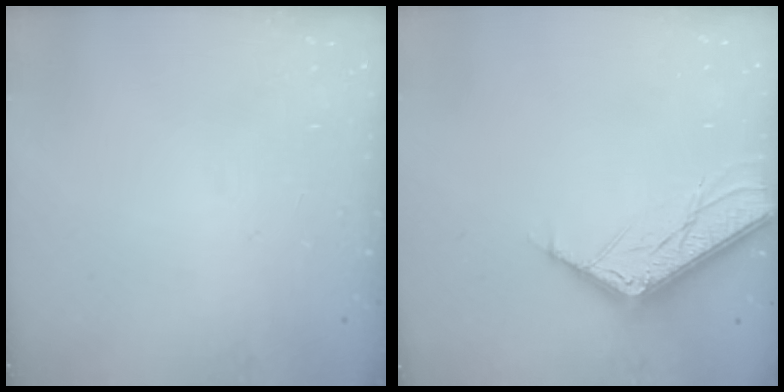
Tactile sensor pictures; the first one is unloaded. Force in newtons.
{"total": 12.1, "press": 12.1, "slide": 0.8}